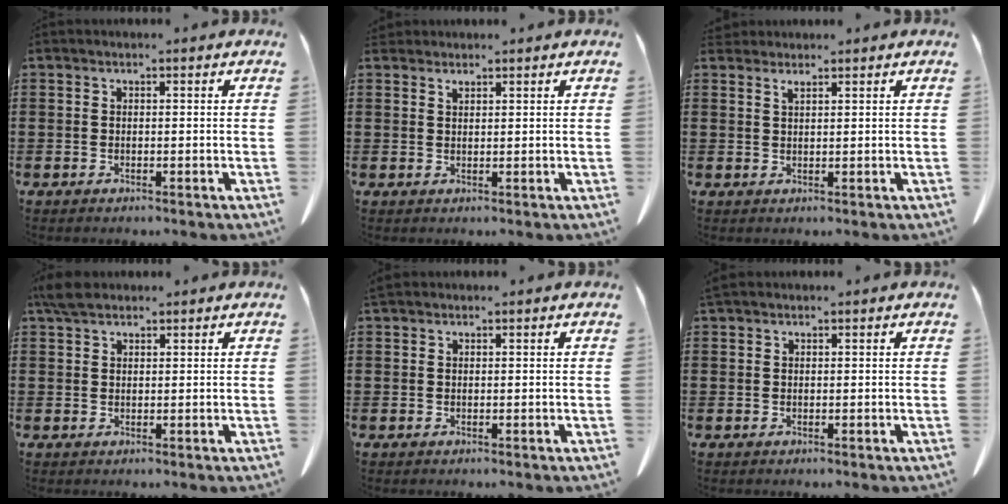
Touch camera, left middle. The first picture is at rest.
{"total": 1.2, "force": [1.1, 0.3, 0.3], "torque": [-0.010, -0.001, 0.022]}
{"total": 1.6, "force": [1.4, 0.2, 0.6], "torque": [-0.016, -0.001, 0.028]}
{"total": 3.2, "force": [2.5, 1.2, 1.7], "torque": [-0.040, 0.006, 0.048]}
{"total": 0.6, "force": [0.5, 0.2, 0.1], "torque": [-0.006, 0.000, 0.011]}
{"total": 0.5, "force": [0.5, 0.1, 0.2], "torque": [-0.006, 0.000, 0.010]}